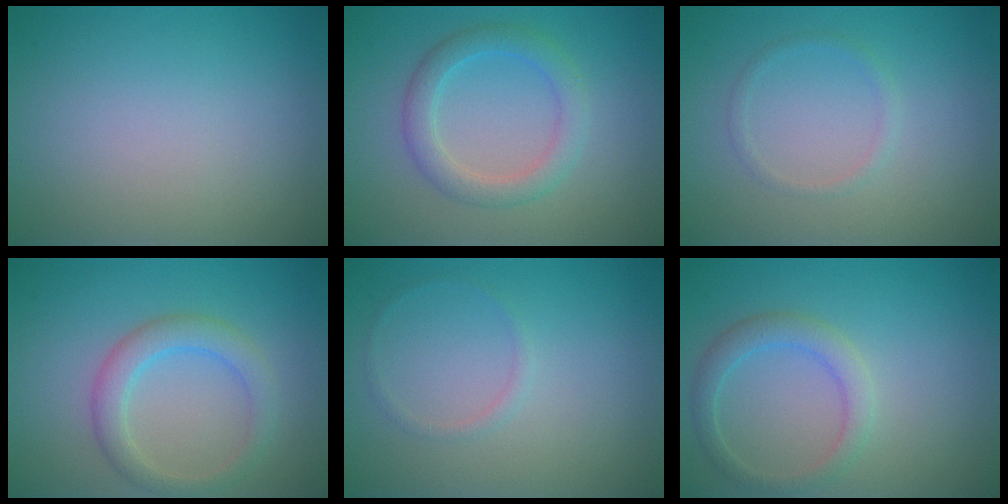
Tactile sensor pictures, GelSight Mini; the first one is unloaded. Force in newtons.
{"total": 3.1, "press": 3.1, "slide": 0.1}
{"total": 1.0, "press": 0.9, "slide": 0.0}
{"total": 3.1, "press": 3.1, "slide": 0.1}
{"total": 0.8, "press": 0.8, "slide": 0.1}
{"total": 2.5, "press": 2.5, "slide": 0.0}